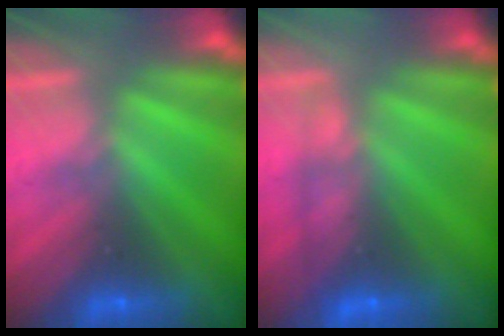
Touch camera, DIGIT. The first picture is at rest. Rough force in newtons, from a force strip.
{"total": 4.7}